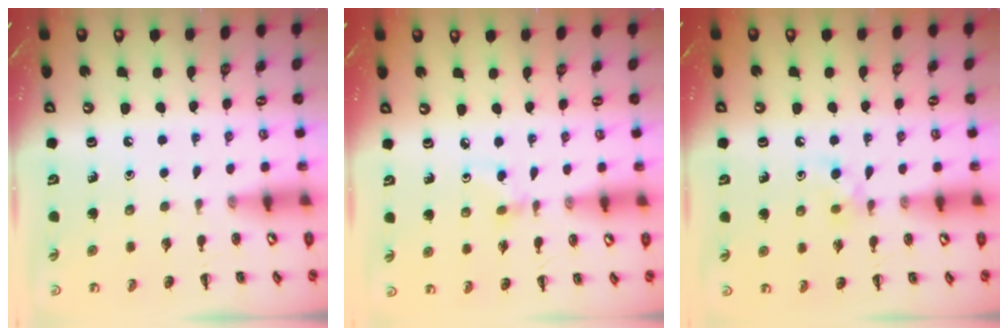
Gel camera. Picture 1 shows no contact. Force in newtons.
{"total": 2.6, "press": 2.4, "slide": 1.0}
{"total": 4.6, "press": 4.3, "slide": 1.7}